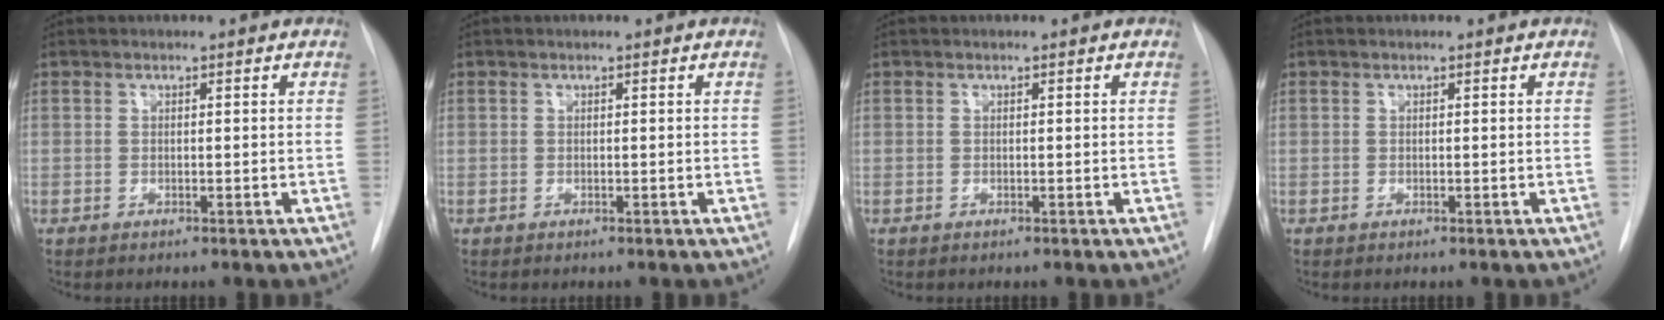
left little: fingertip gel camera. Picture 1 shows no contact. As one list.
[{"total": 0.0}, {"total": 0.0}, {"total": 0.0}]